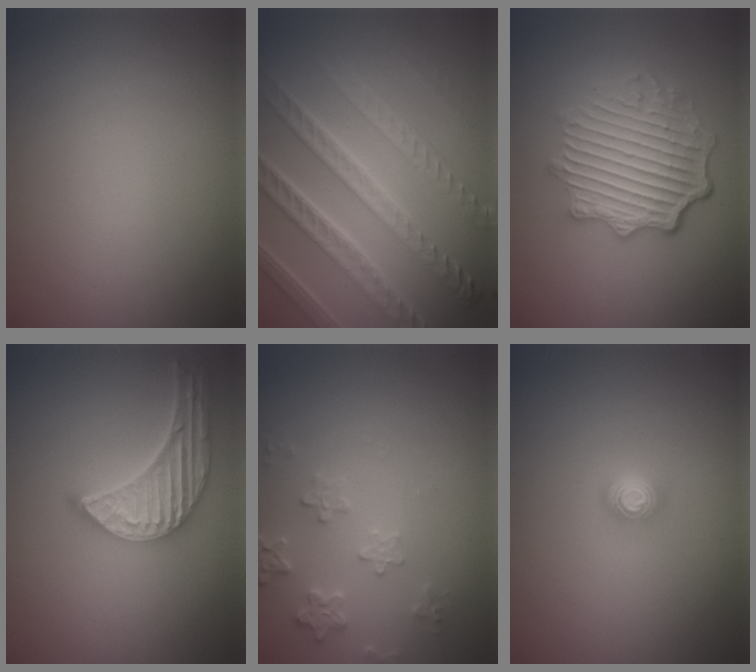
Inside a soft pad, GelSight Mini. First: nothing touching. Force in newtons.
{"total": 8.6, "press": 6.2, "slide": 6.0}
{"total": 6.1, "press": 4.5, "slide": 4.1}
{"total": 5.4, "press": 4.3, "slide": 3.4}
{"total": 2.5, "press": 2.4, "slide": 0.6}
{"total": 1.6, "press": 1.2, "slide": 1.1}